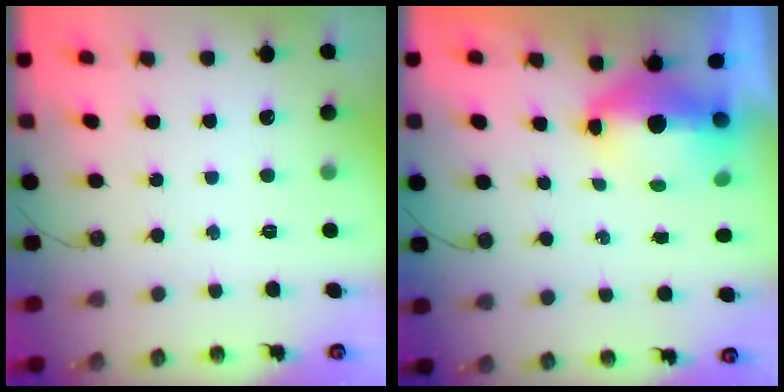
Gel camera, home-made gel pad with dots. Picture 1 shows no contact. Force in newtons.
{"total": 12.9, "press": 9.3, "slide": 9.0}